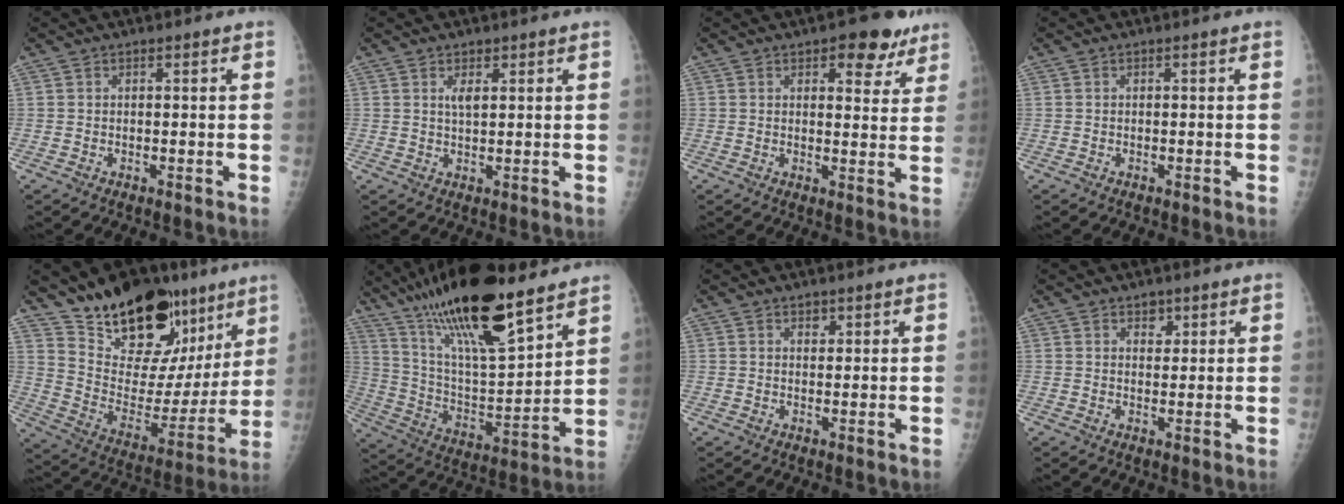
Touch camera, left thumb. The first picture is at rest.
{"total": 2.3, "force": [1.2, 1.1, 1.7], "torque": [-0.025, -0.006, 0.022]}
{"total": 8.0, "force": [5.0, 3.9, 4.9], "torque": [-0.024, -0.020, 0.061]}
{"total": 0.0}
{"total": 26.5, "force": [17.4, 13.5, 14.8], "torque": [-0.180, -0.072, 0.279]}
{"total": 25.2, "force": [18.0, 6.1, 16.6], "torque": [-0.272, -0.064, 0.320]}
{"total": 1.6, "force": [1.1, 1.0, 0.6], "torque": [0.003, -0.005, 0.014]}
{"total": 2.5, "force": [1.5, 1.7, 1.0], "torque": [0.003, -0.009, 0.023]}